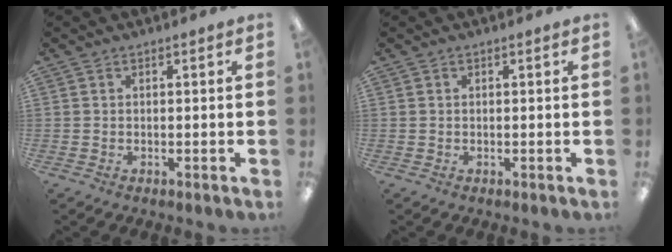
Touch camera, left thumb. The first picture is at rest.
{"total": 0.0}